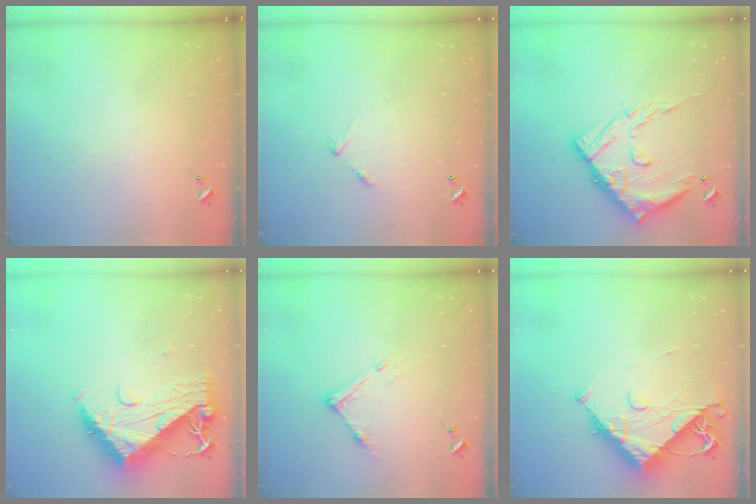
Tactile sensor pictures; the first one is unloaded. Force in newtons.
{"total": 6.0, "press": 6.0, "slide": 0.5}
{"total": 19.6, "press": 19.5, "slide": 2.0}
{"total": 15.6, "press": 15.5, "slide": 1.5}
{"total": 8.0, "press": 8.0, "slide": 0.4}
{"total": 12.7, "press": 12.7, "slide": 1.5}